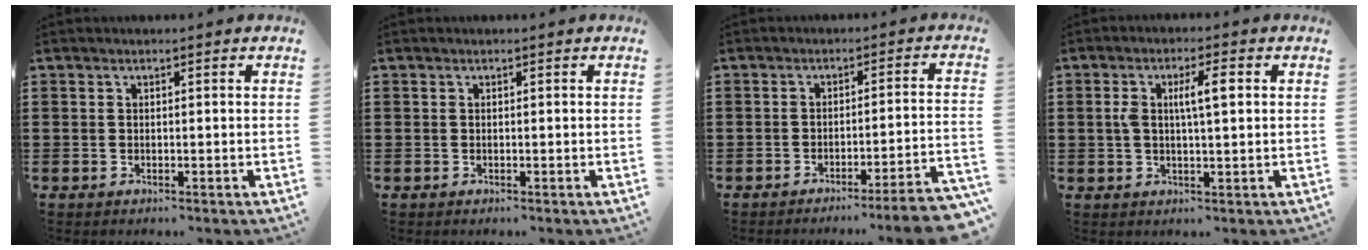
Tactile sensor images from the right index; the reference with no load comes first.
{"total": 0.0}
{"total": 4.6, "force": [-3.9, -0.7, 2.5], "torque": [-0.042, -0.019, -0.076]}
{"total": 5.0, "force": [1.0, 1.4, 4.7], "torque": [-0.094, 0.009, 0.013]}